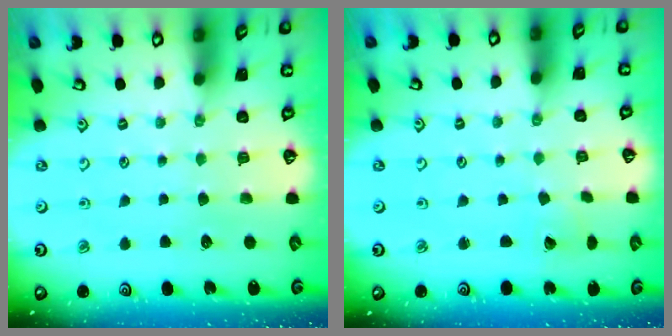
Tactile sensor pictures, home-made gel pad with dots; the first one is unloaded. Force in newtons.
{"total": 1.6, "press": 1.6, "slide": 0.1}